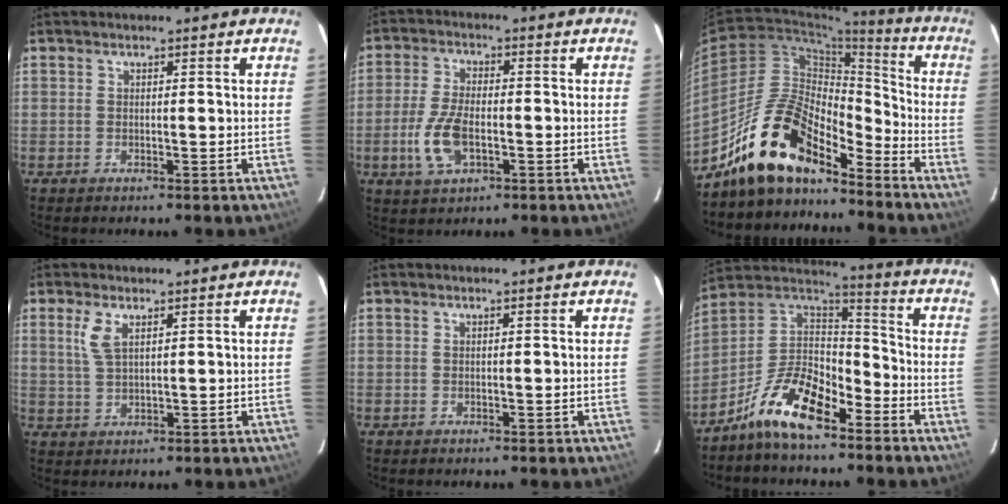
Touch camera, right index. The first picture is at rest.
{"total": 8.4, "force": [-2.4, 4.1, 6.9], "torque": [-0.152, -0.002, -0.044]}
{"total": 16.7, "force": [-13.6, 6.1, 7.5], "torque": [-0.141, 0.022, -0.246]}
{"total": 4.0, "force": [1.9, 1.6, 3.1], "torque": [-0.065, 0.002, 0.041]}
{"total": 0.0}
{"total": 14.7, "force": [-9.6, 6.2, 9.3], "torque": [-0.191, 0.020, -0.184]}